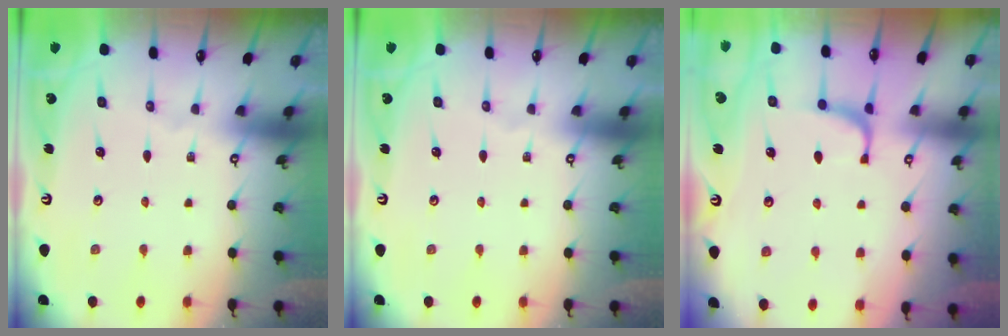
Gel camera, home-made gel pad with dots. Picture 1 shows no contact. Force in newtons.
{"total": 0.0}
{"total": 3.5, "press": 3.5, "slide": 0.4}